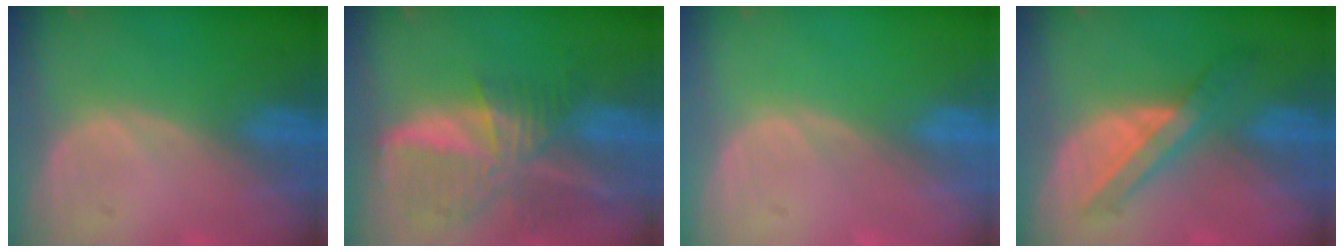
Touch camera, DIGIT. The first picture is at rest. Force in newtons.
{"total": 9.5, "press": 8.3, "slide": 4.7}
{"total": 0.0}
{"total": 5.8, "press": 5.5, "slide": 1.9}